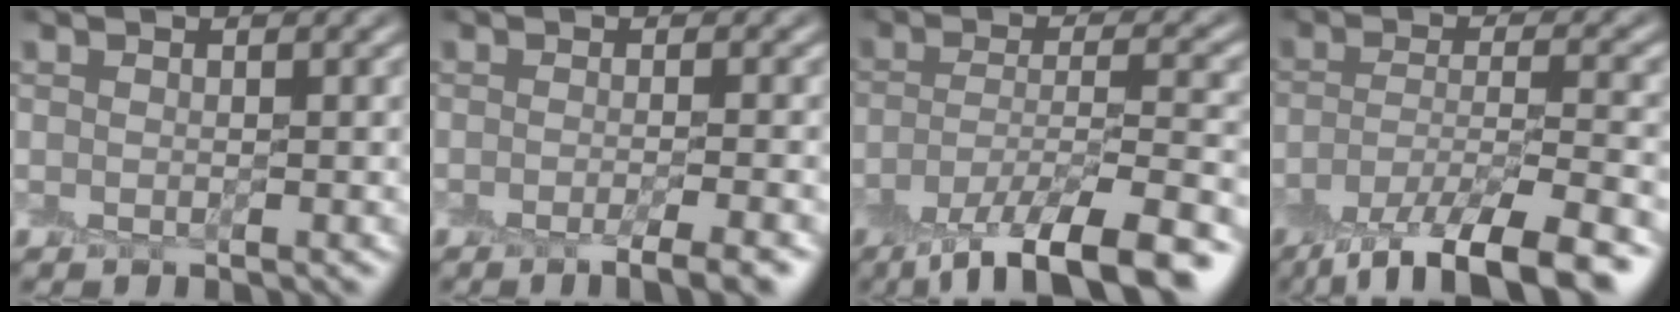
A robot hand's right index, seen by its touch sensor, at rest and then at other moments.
{"total": 3.5, "force": [-1.9, 0.9, 2.8], "torque": [-0.025, -0.003, -0.033]}
{"total": 10.2, "force": [-6.1, 3.1, 7.6], "torque": [-0.122, -0.012, -0.102]}
{"total": 9.5, "force": [-6.2, 2.8, 6.6], "torque": [-0.106, -0.012, -0.104]}